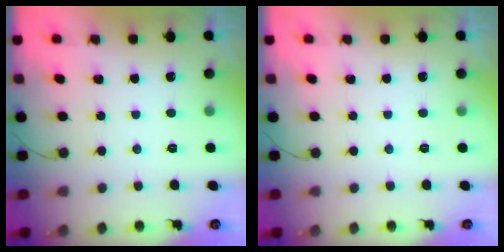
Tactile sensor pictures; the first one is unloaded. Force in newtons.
{"total": 0.0}